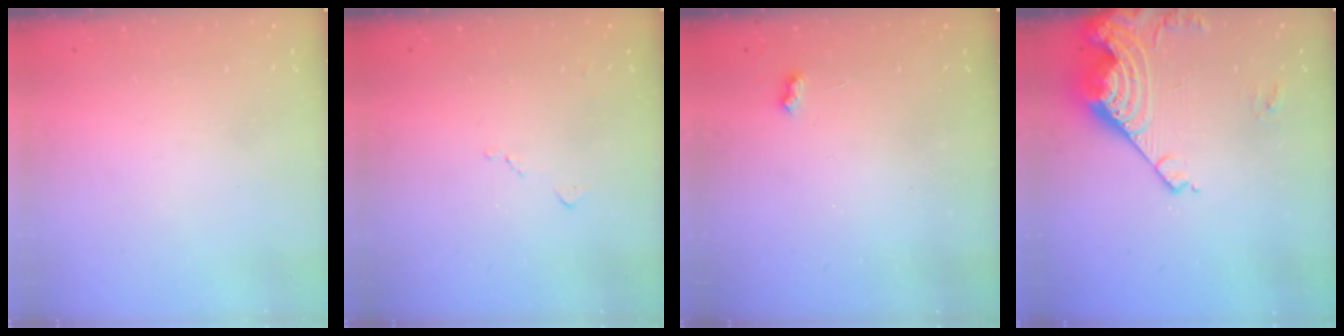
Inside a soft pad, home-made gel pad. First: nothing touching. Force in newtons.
{"total": 6.1, "press": 6.0, "slide": 0.8}
{"total": 3.7, "press": 3.6, "slide": 0.4}
{"total": 16.5, "press": 16.5, "slide": 1.7}